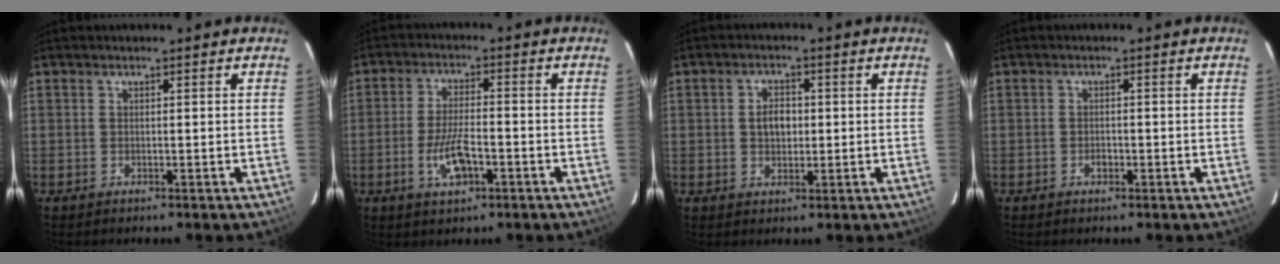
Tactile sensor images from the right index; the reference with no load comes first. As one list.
[{"total": 7.3, "force": [-2.8, 2.7, 6.1], "torque": [-0.128, -0.004, -0.050]}, {"total": 4.1, "force": [0.2, 2.9, 2.9], "torque": [-0.050, 0.008, 0.007]}, {"total": 1.2, "force": [-0.6, 0.8, 0.7], "torque": [-0.012, 0.002, -0.007]}]